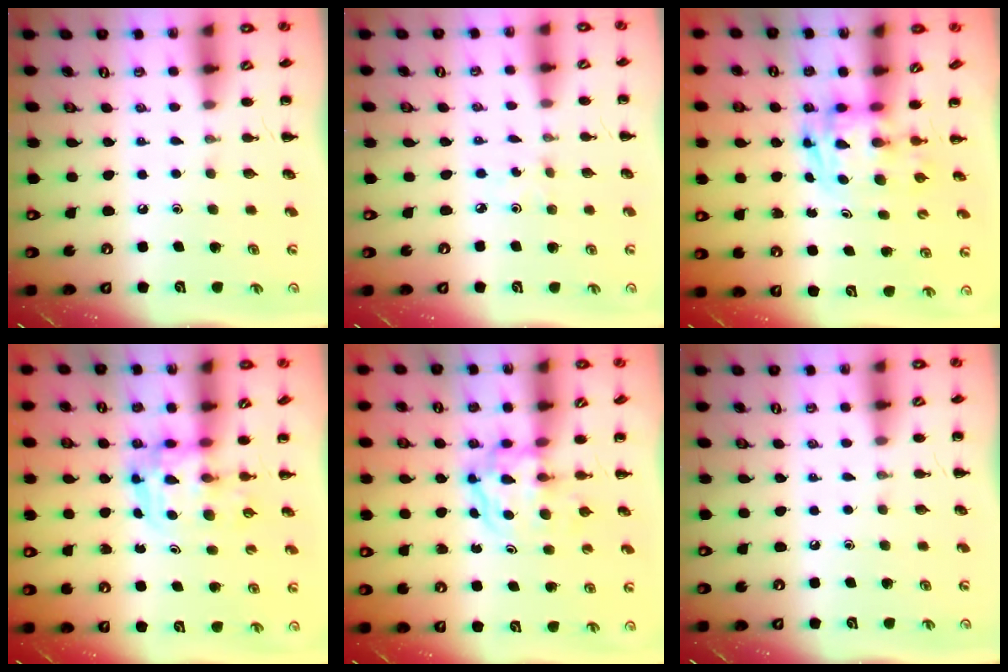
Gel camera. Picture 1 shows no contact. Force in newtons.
{"total": 0.6, "press": 0.6, "slide": 0.2}
{"total": 2.7, "press": 2.7, "slide": 0.5}
{"total": 3.4, "press": 3.4, "slide": 0.6}
{"total": 3.9, "press": 3.9, "slide": 0.5}
{"total": 0.0}